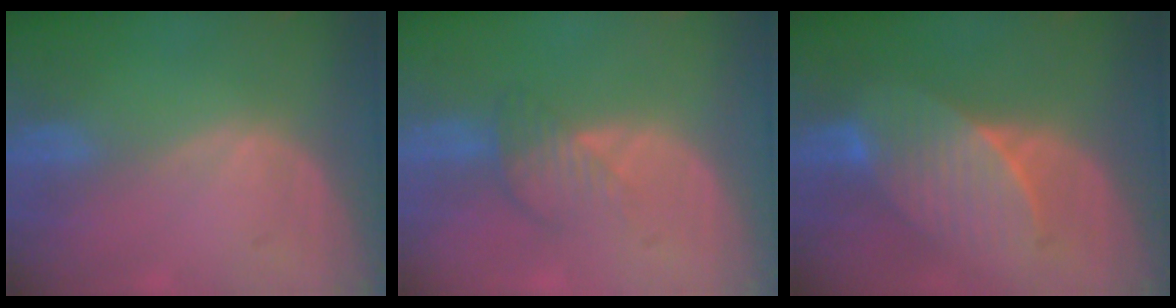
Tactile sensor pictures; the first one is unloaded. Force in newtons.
{"total": 4.1, "press": 3.5, "slide": 2.0}
{"total": 7.2, "press": 7.0, "slide": 1.3}